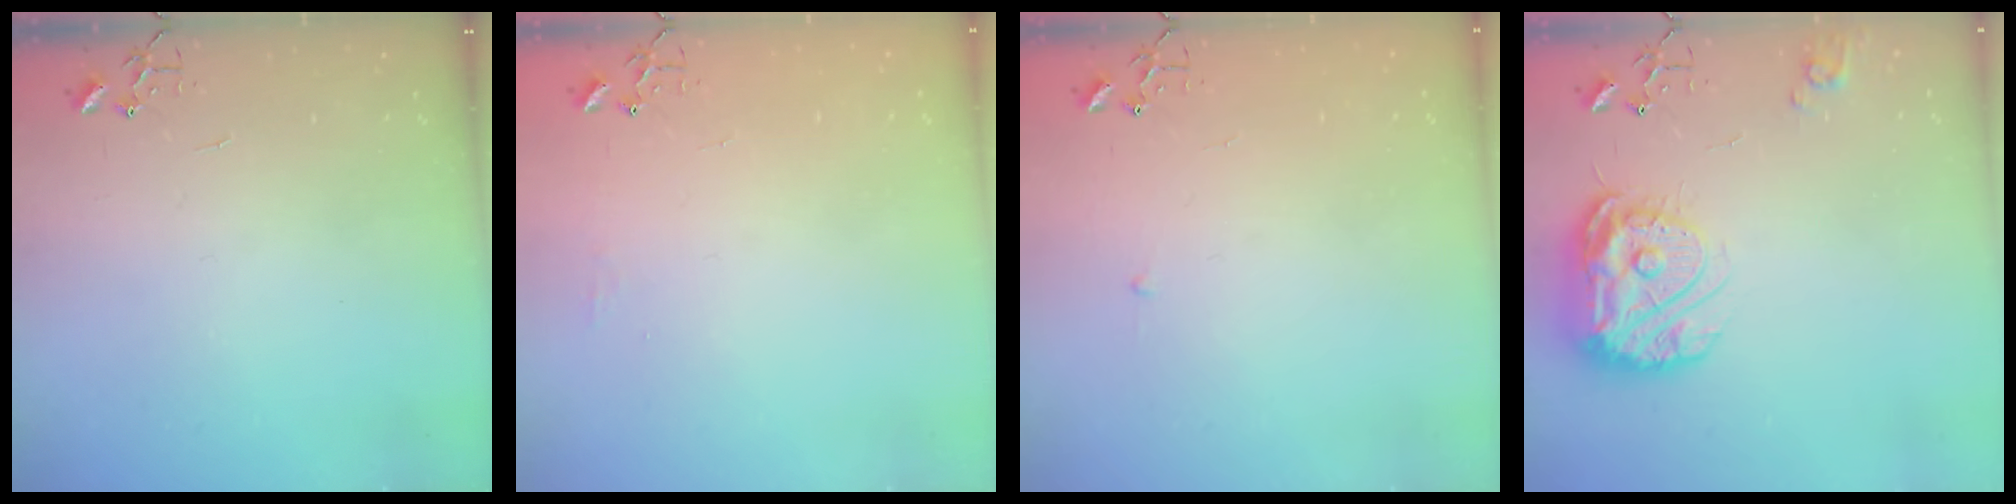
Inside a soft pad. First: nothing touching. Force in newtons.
{"total": 4.6, "press": 4.6, "slide": 0.7}
{"total": 2.3, "press": 2.3, "slide": 0.3}
{"total": 17.3, "press": 17.2, "slide": 1.9}